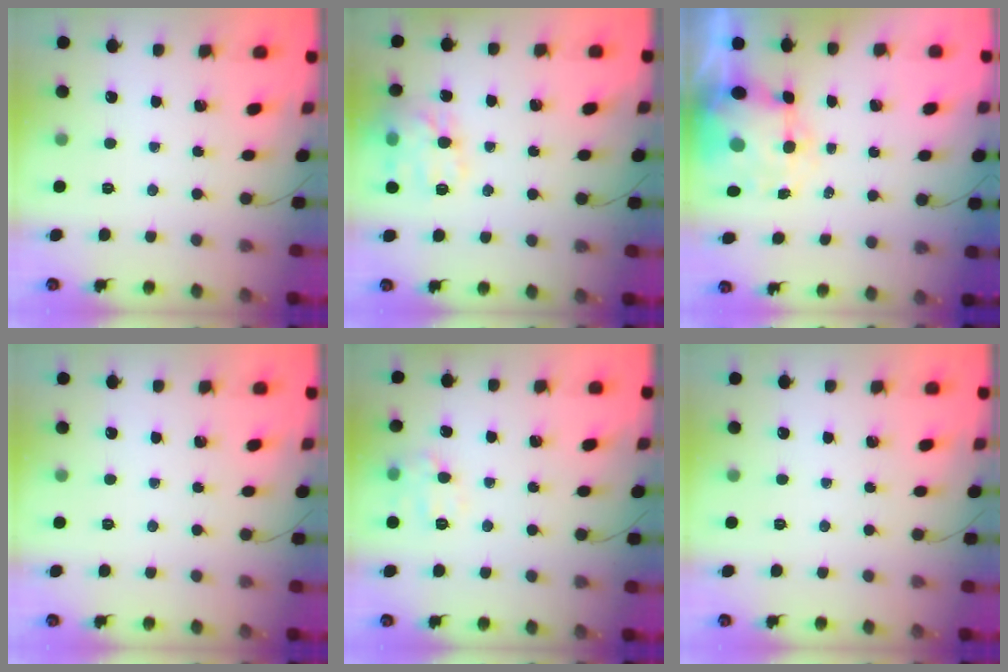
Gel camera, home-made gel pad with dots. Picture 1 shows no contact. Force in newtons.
{"total": 13.6, "press": 13.6, "slide": 0.9}
{"total": 8.7, "press": 8.5, "slide": 2.0}
{"total": 0.0}
{"total": 8.5, "press": 8.5, "slide": 0.6}
{"total": 0.0}